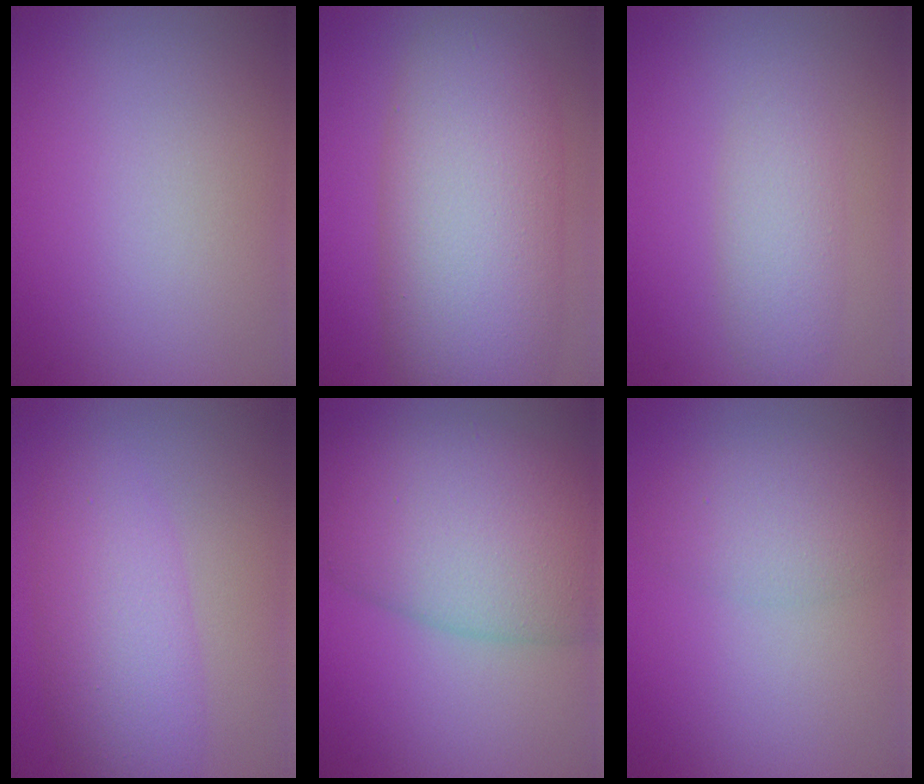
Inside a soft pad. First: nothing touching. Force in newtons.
{"total": 11.4, "press": 11.4, "slide": 0.5}
{"total": 2.9, "press": 2.9, "slide": 0.2}
{"total": 5.9, "press": 5.9, "slide": 0.1}
{"total": 11.1, "press": 11.1, "slide": 0.5}
{"total": 3.5, "press": 3.5, "slide": 0.1}